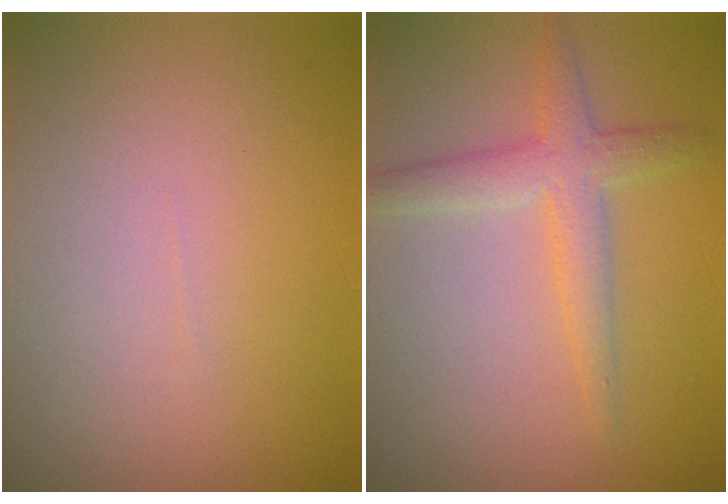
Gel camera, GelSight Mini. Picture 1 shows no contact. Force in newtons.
{"total": 3.2, "press": 3.2, "slide": 0.1}